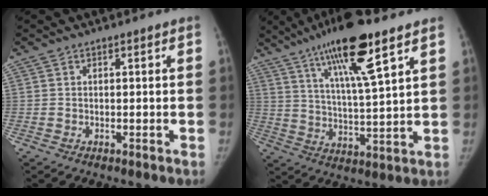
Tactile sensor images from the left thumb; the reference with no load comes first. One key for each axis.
{"total": 16.1, "fx": 9.5, "fy": 2.6, "fz": 12.8, "tx": -0.215, "ty": -0.038, "tz": 0.168}